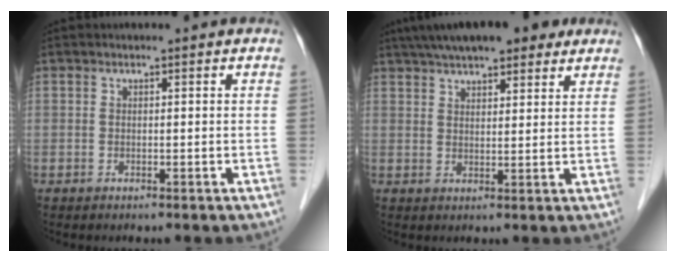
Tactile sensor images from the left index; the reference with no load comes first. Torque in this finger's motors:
{"motor_torque": [1.04, -1.09, 1.05, 0.21]}